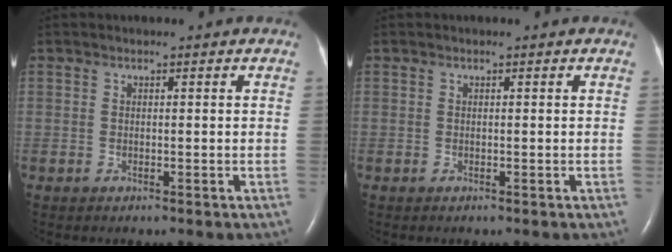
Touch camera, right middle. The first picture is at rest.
{"total": 0.0}